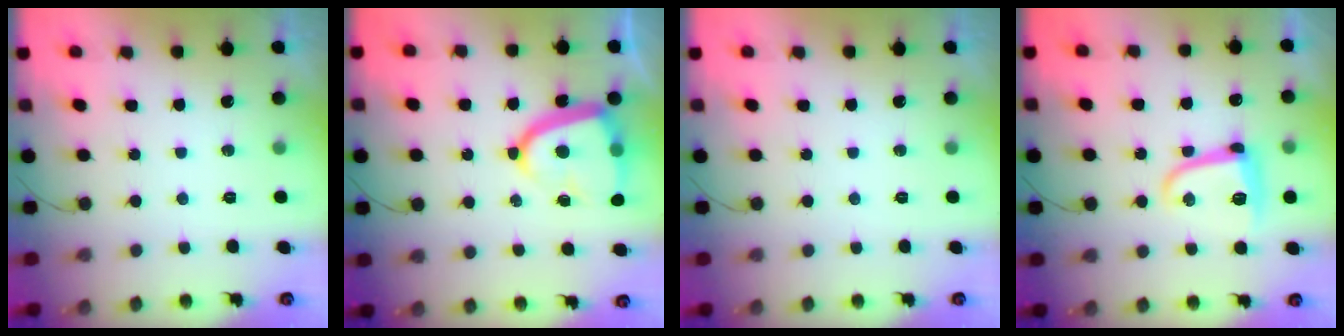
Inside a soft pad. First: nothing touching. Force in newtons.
{"total": 14.4, "press": 14.4, "slide": 1.3}
{"total": 0.0}
{"total": 10.1, "press": 10.1, "slide": 0.4}